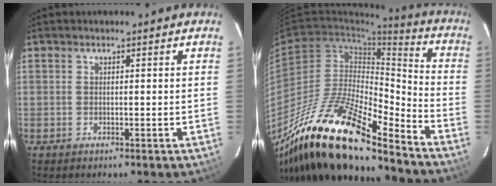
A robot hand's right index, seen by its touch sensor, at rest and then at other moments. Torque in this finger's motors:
{"motor_torque": [1.14, -1.01, 0.98, 0.21]}